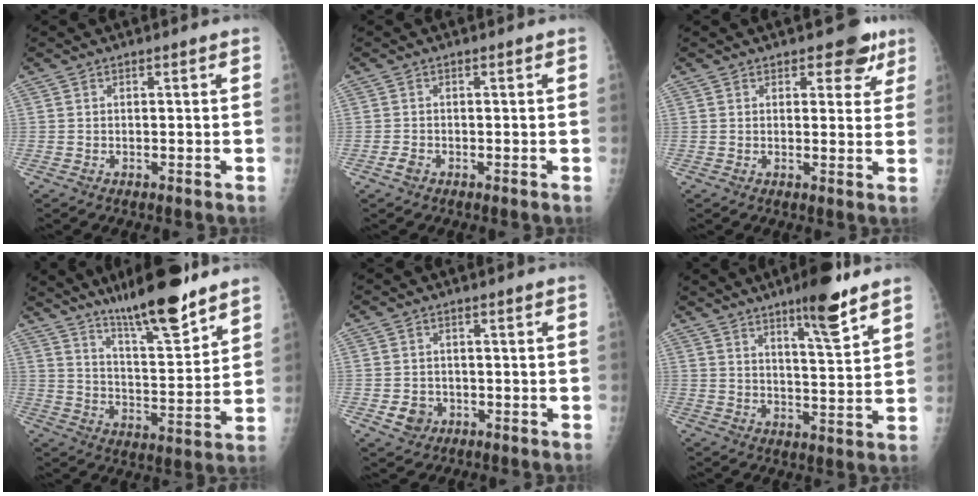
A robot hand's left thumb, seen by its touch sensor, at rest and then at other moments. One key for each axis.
{"total": 1.2, "fx": -0.6, "fy": 0.8, "fz": 0.6, "tx": -0.011, "ty": 0.000, "tz": -0.014}
{"total": 5.9, "fx": 3.6, "fy": 3.2, "fz": 3.4, "tx": -0.004, "ty": -0.013, "tz": 0.040}
{"total": 15.7, "fx": 11.7, "fy": 2.8, "fz": 10.1, "tx": -0.144, "ty": -0.076, "tz": 0.196}
{"total": 3.6, "fx": -1.1, "fy": 3.2, "fz": 1.2, "tx": -0.009, "ty": 0.004, "tz": -0.012}
{"total": 10.2, "fx": 6.9, "fy": 1.4, "fz": 7.3, "tx": -0.103, "ty": -0.045, "tz": 0.104}